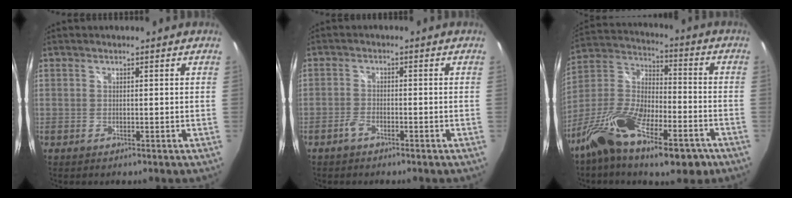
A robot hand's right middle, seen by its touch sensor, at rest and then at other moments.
{"total": 2.5, "force": [-1.9, 1.0, 1.3], "torque": [-0.039, 0.001, -0.041]}
{"total": 20.3, "force": [-12.0, 7.8, 14.4], "torque": [-0.285, -0.022, -0.215]}